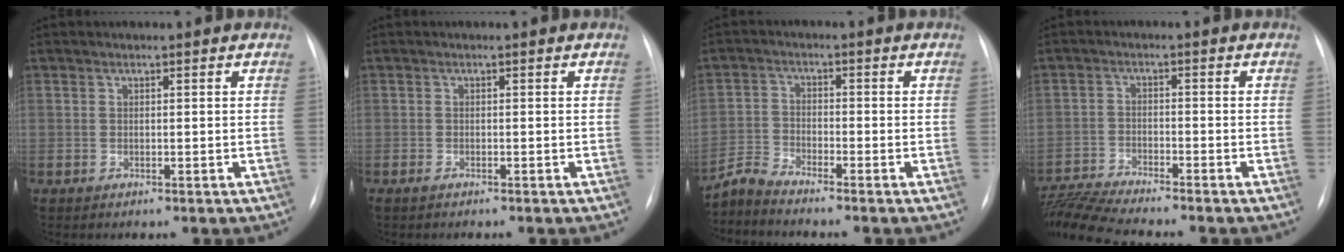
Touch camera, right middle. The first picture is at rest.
{"total": 0.9, "force": [-0.8, 0.3, 0.5], "torque": [-0.014, -0.002, -0.012]}
{"total": 3.7, "force": [-3.6, -0.9, -0.2], "torque": [-0.004, -0.017, -0.073]}
{"total": 8.9, "force": [-8.3, -1.2, 2.8], "torque": [-0.055, -0.015, -0.150]}